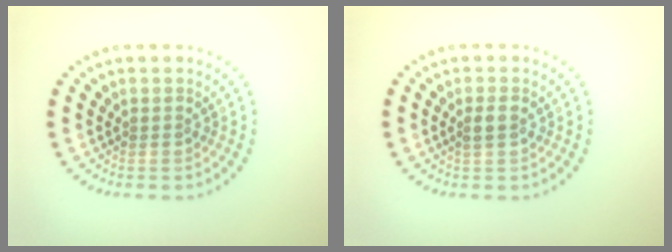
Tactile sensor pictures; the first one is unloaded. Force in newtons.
{"total": 1.2, "press": 1.1, "slide": 0.4}